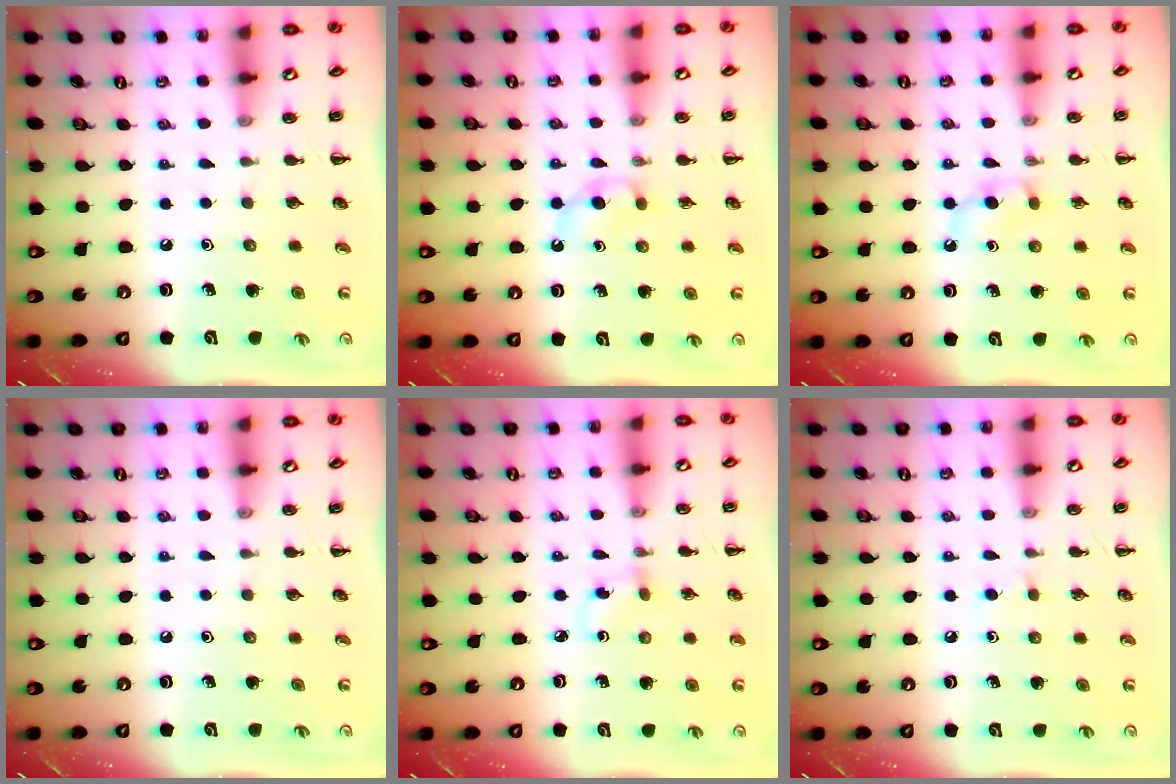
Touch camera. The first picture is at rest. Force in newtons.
{"total": 3.7, "press": 3.4, "slide": 1.5}
{"total": 3.9, "press": 3.6, "slide": 1.4}
{"total": 0.0}
{"total": 1.7, "press": 1.5, "slide": 0.8}
{"total": 1.7, "press": 1.5, "slide": 0.9}